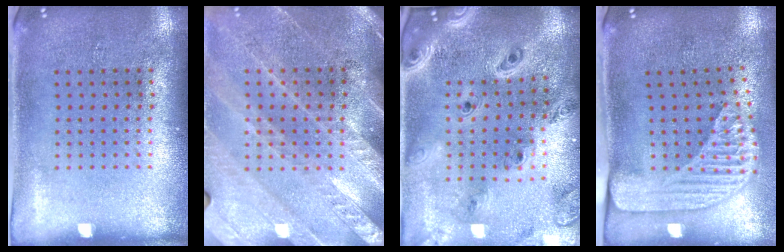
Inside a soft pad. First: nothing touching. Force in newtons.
{"total": 2.9, "press": 2.6, "slide": 1.4}
{"total": 2.6, "press": 2.3, "slide": 1.2}
{"total": 2.3, "press": 1.7, "slide": 1.5}